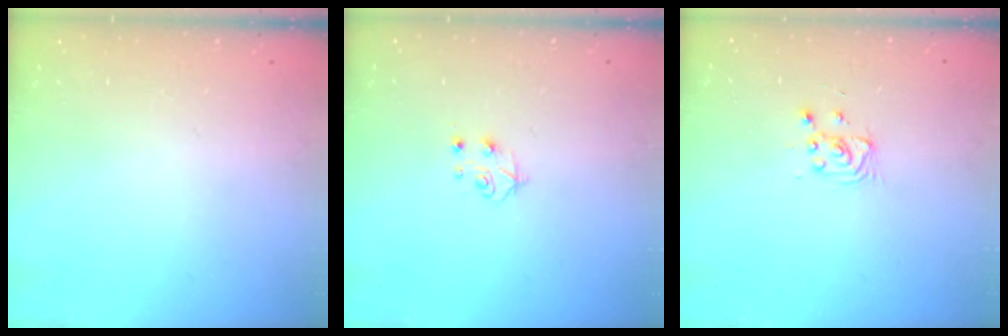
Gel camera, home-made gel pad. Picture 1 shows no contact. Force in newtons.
{"total": 5.0, "press": 4.9, "slide": 0.5}
{"total": 2.8, "press": 2.8, "slide": 0.4}